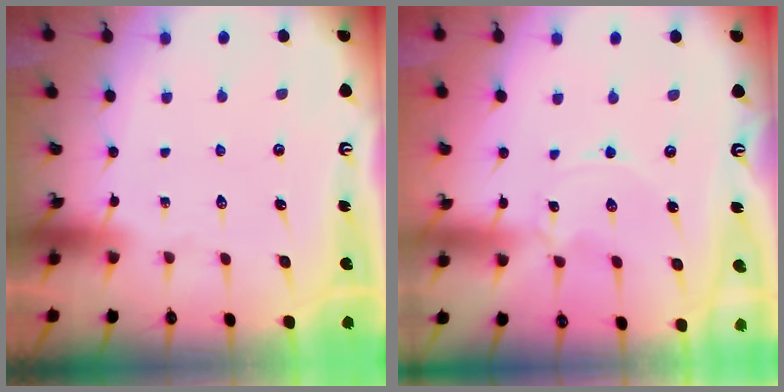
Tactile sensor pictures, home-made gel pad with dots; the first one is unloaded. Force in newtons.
{"total": 0.0}